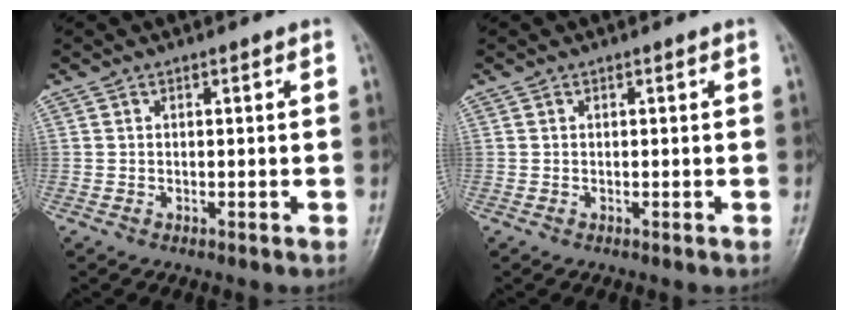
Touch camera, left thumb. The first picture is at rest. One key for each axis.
{"total": 0.0}